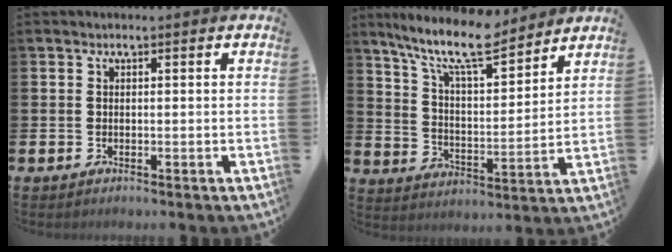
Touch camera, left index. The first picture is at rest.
{"total": 11.4, "force": [9.6, 2.3, 5.6], "torque": [-0.121, -0.053, 0.167]}